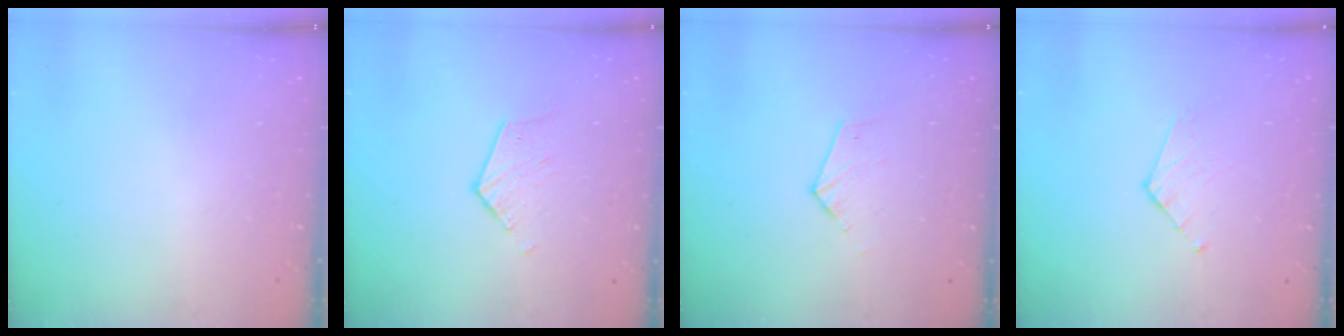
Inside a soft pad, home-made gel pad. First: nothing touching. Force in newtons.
{"total": 5.0, "press": 5.0, "slide": 0.6}
{"total": 4.0, "press": 4.0, "slide": 0.4}
{"total": 3.6, "press": 3.6, "slide": 0.3}